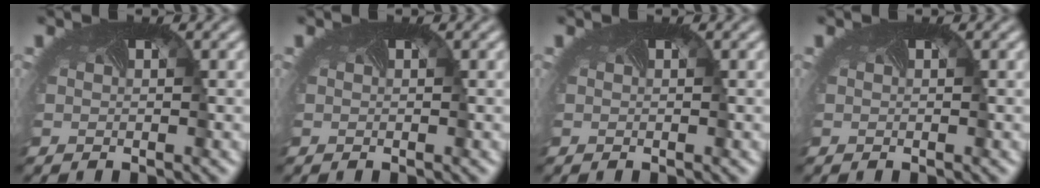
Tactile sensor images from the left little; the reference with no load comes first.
{"total": 0.0}
{"total": 0.0}
{"total": 0.0}